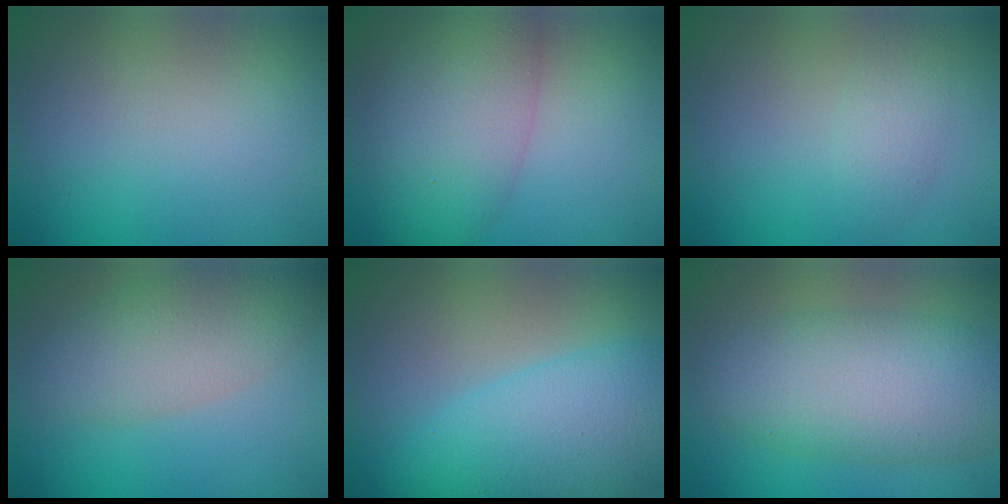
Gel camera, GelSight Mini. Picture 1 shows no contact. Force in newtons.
{"total": 7.5, "press": 7.5, "slide": 0.4}
{"total": 2.0, "press": 2.0, "slide": 0.1}
{"total": 5.4, "press": 5.4, "slide": 0.2}
{"total": 8.2, "press": 8.2, "slide": 0.3}
{"total": 8.3, "press": 8.3, "slide": 0.4}